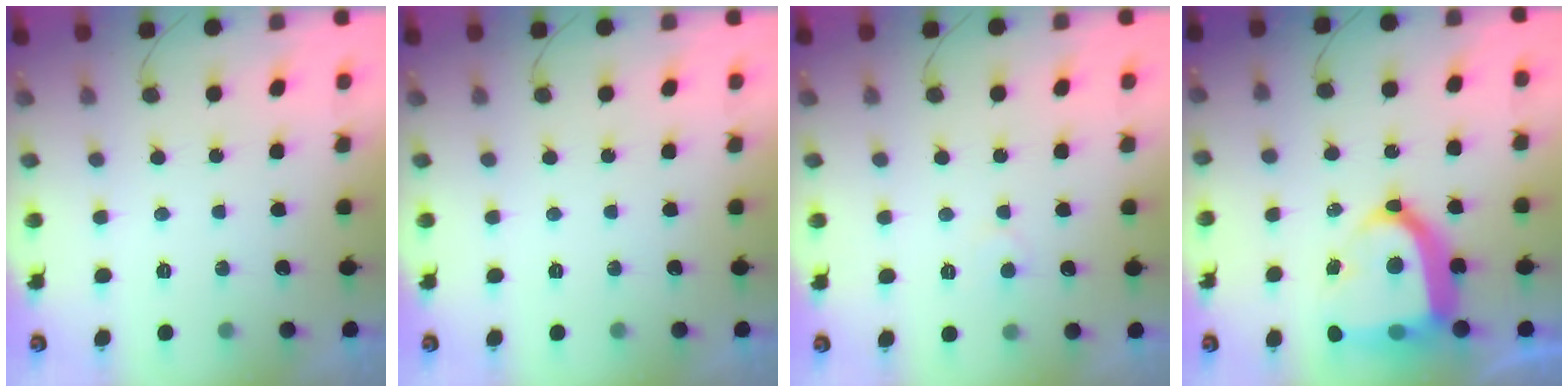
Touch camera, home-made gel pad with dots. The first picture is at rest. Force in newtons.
{"total": 0.0}
{"total": 4.3, "press": 4.3, "slide": 0.5}
{"total": 20.5, "press": 20.4, "slide": 1.8}